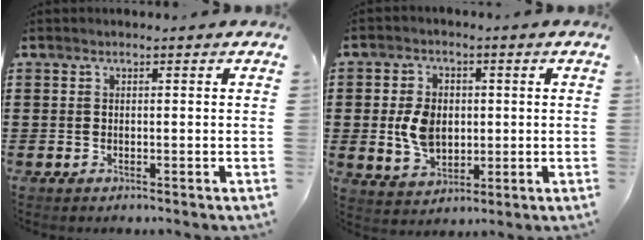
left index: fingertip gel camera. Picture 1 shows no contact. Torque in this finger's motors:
{"motor_torque": [1.22, 0.43, 0.39, 0.11]}